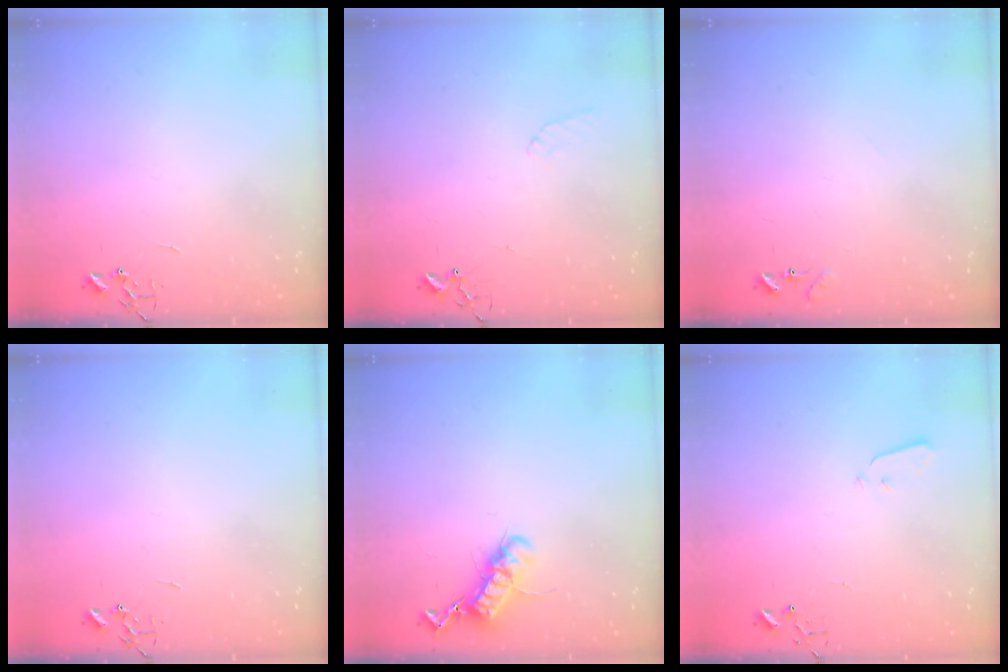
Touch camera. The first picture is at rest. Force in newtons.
{"total": 5.0, "press": 4.9, "slide": 0.7}
{"total": 7.7, "press": 7.6, "slide": 0.6}
{"total": 0.0}
{"total": 12.8, "press": 12.8, "slide": 0.8}
{"total": 3.0, "press": 3.0, "slide": 0.3}